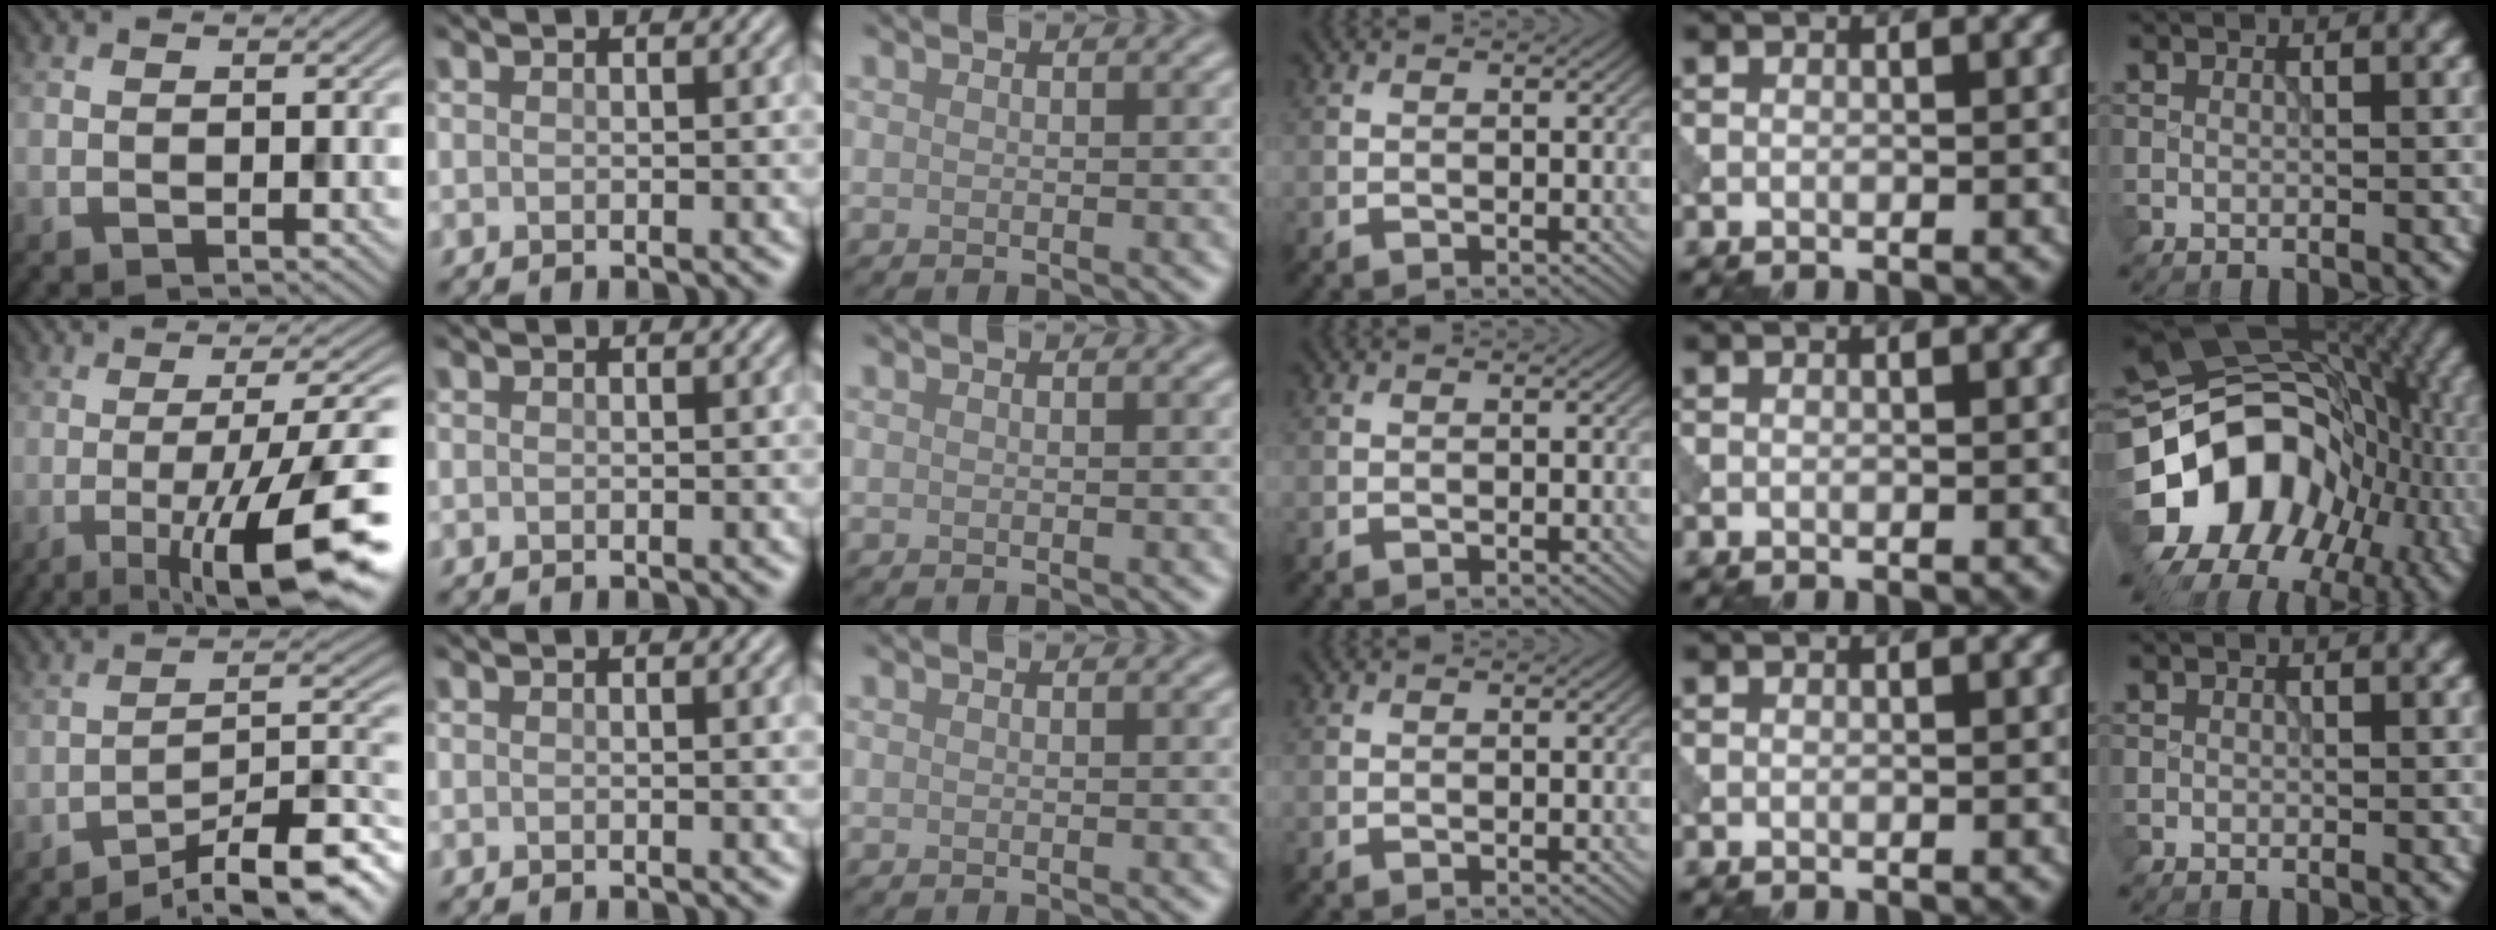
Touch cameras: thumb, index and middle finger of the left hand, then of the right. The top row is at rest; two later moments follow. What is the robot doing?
{"motion": "dispense", "object": "syringe"}